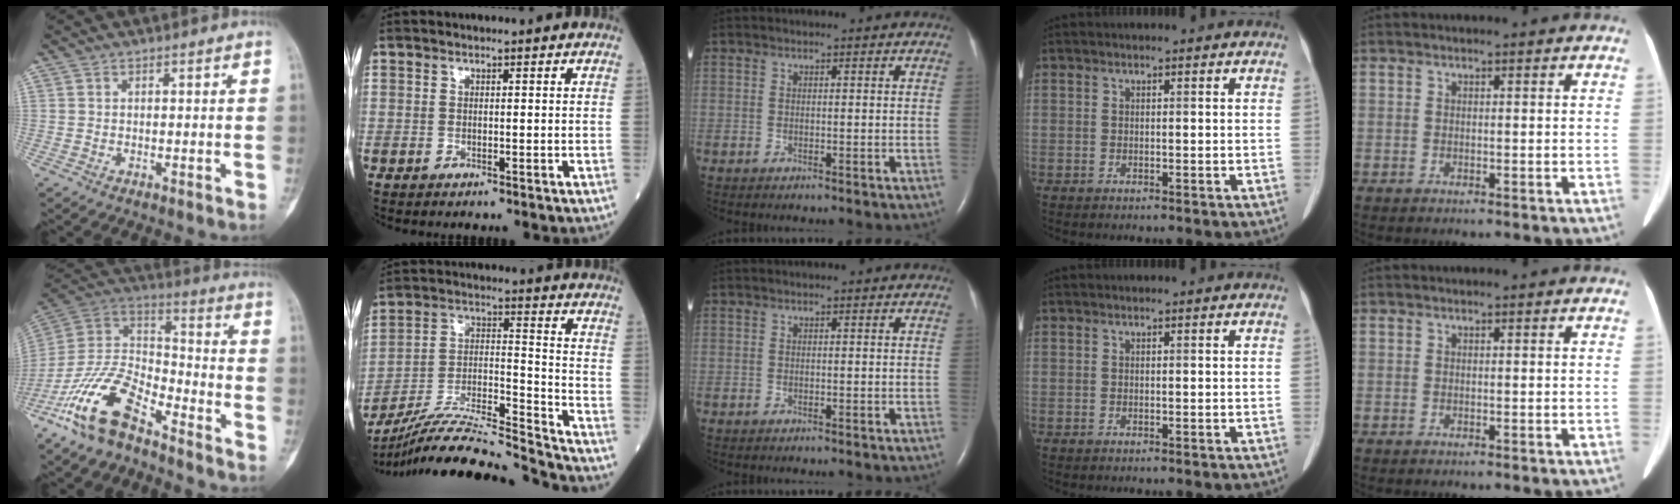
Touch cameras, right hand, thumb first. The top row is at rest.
{"thumb": {"total": 17.6, "force": [-11.6, 7.5, 10.9], "torque": [-0.205, 0.072, -0.223]}, "index": {"total": 21.5, "force": [-20.4, -1.0, 6.8], "torque": [-0.148, -0.011, -0.341]}}